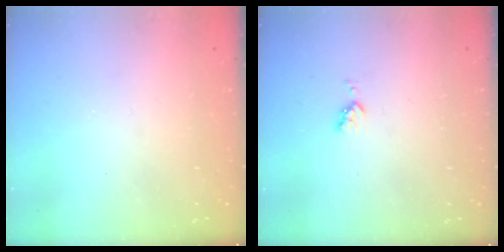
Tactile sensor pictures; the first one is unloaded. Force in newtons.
{"total": 4.0, "press": 4.0, "slide": 0.5}